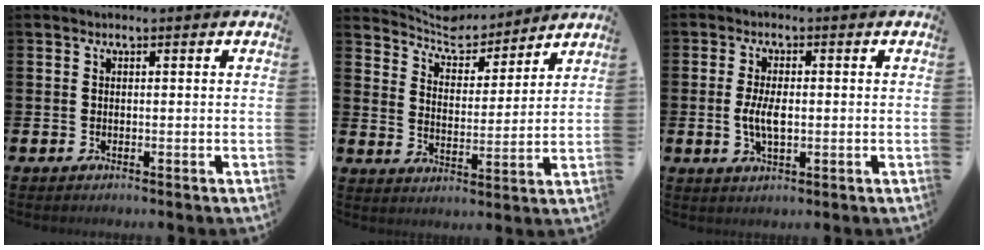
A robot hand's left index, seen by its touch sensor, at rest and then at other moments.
{"total": 6.6, "force": [6.3, 1.7, 0.6], "torque": [-0.038, -0.051, 0.110]}
{"total": 4.3, "force": [-0.2, 2.0, 3.8], "torque": [-0.078, 0.001, -0.006]}